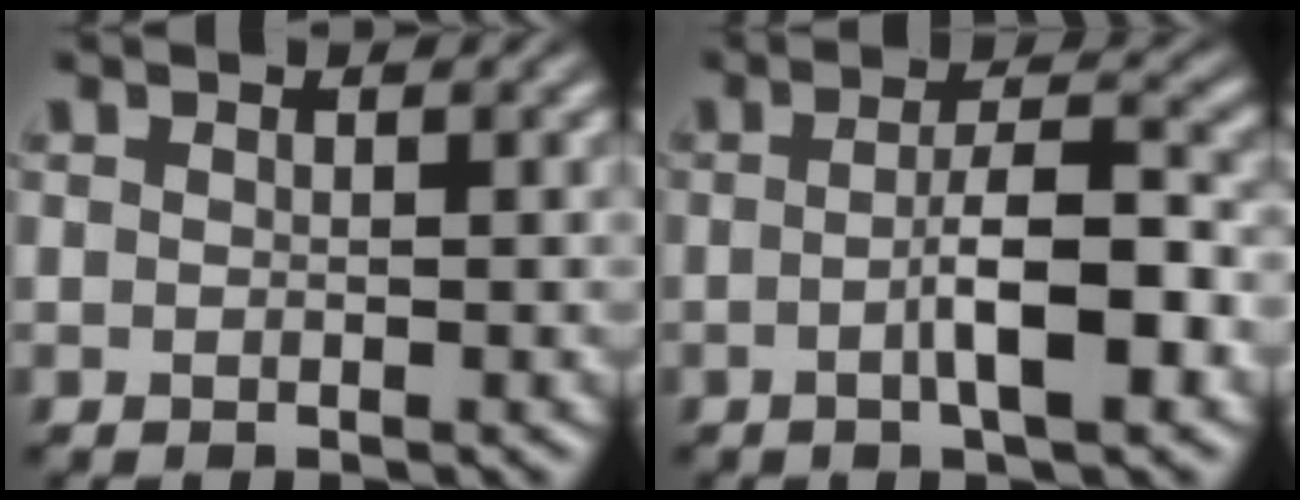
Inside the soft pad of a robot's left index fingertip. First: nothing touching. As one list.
[{"total": 5.4, "force": [-1.2, 1.2, 5.2], "torque": [-0.085, 0.006, -0.022]}]